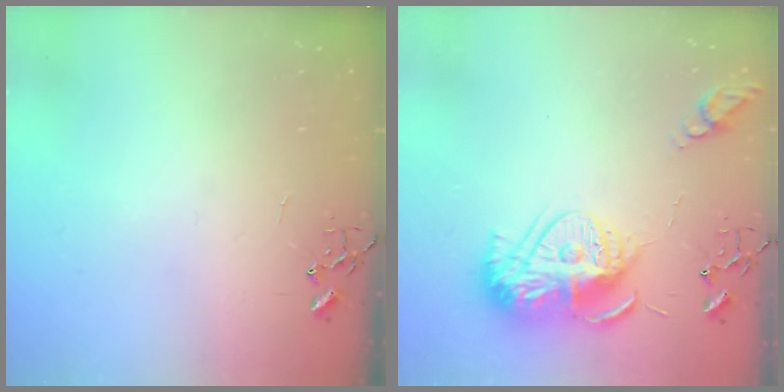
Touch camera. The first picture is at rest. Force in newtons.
{"total": 15.2, "press": 15.1, "slide": 1.4}